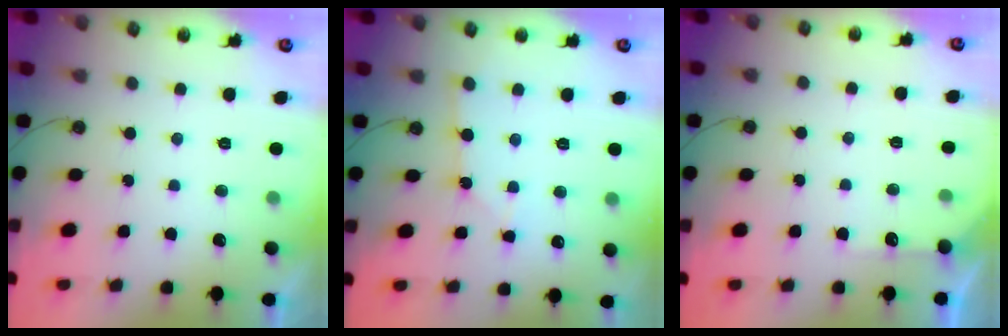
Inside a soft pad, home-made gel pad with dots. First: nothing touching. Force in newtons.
{"total": 2.6, "press": 2.6, "slide": 0.3}
{"total": 4.2, "press": 4.2, "slide": 0.6}